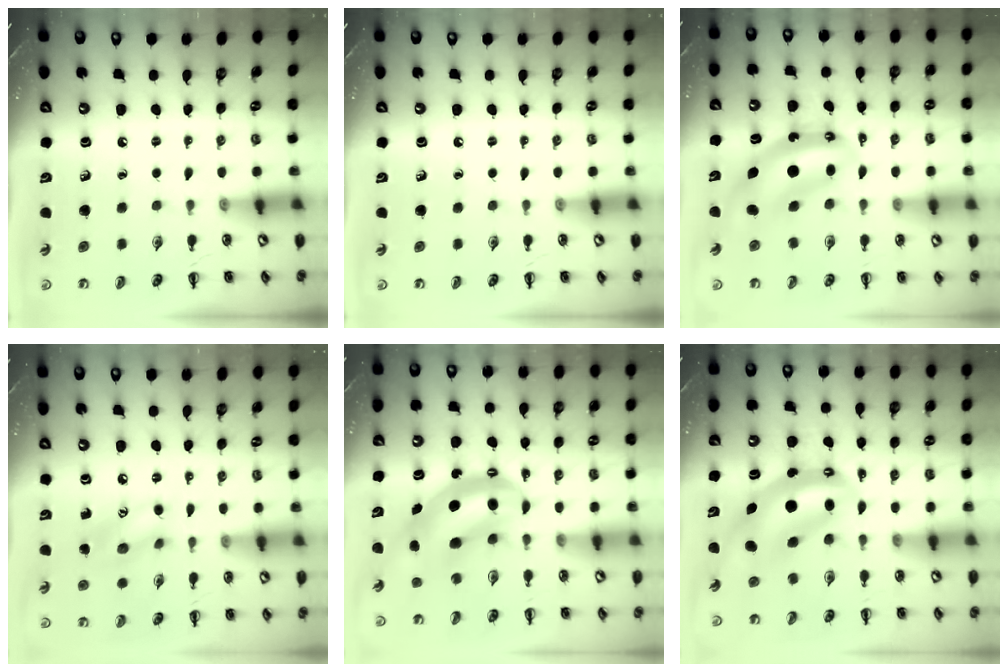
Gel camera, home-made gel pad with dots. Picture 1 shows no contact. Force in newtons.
{"total": 0.0}
{"total": 8.6, "press": 8.3, "slide": 2.2}
{"total": 8.6, "press": 8.6, "slide": 0.4}
{"total": 10.1, "press": 9.7, "slide": 2.7}
{"total": 9.2, "press": 8.9, "slide": 2.4}